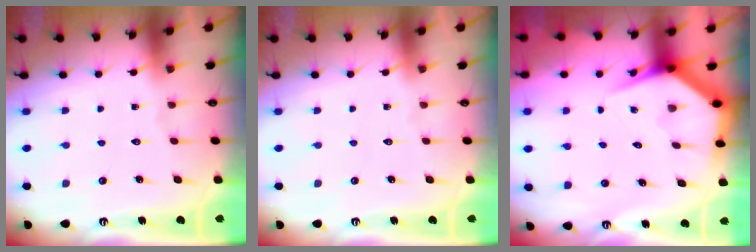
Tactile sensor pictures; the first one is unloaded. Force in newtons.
{"total": 0.0}
{"total": 4.8, "press": 4.8, "slide": 0.2}